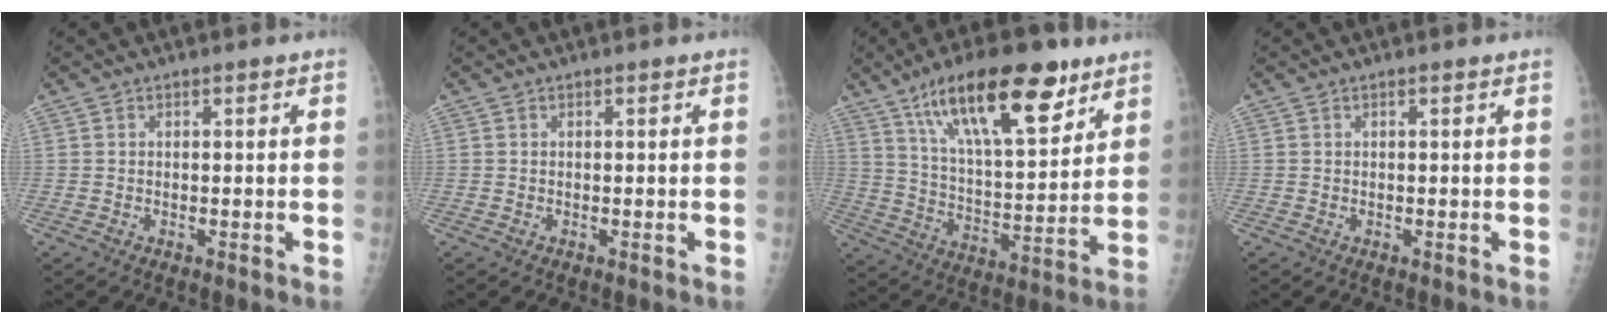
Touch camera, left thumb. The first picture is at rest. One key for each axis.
{"total": 0.0}
{"total": 22.0, "fx": 13.0, "fy": 7.7, "fz": 15.9, "tx": -0.234, "ty": -0.044, "tz": 0.225}
{"total": 0.0}